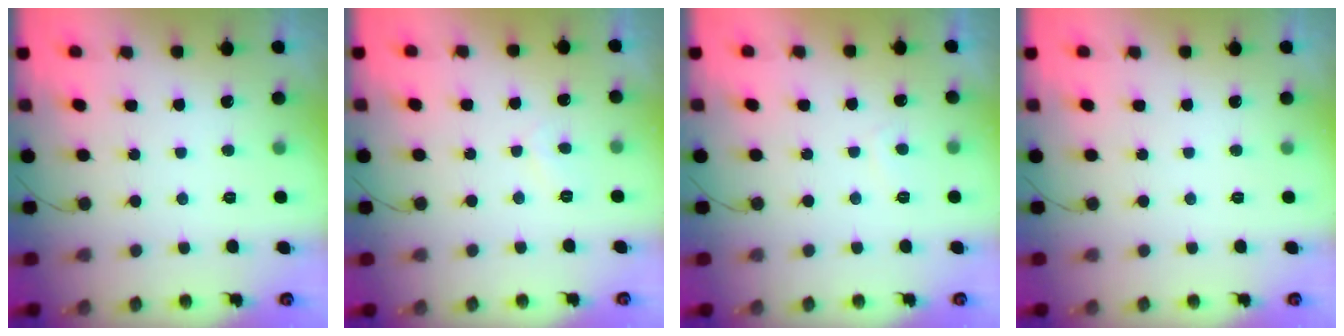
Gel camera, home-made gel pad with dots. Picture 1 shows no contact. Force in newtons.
{"total": 2.0, "press": 1.9, "slide": 0.4}
{"total": 0.6, "press": 0.3, "slide": 0.5}
{"total": 0.0}